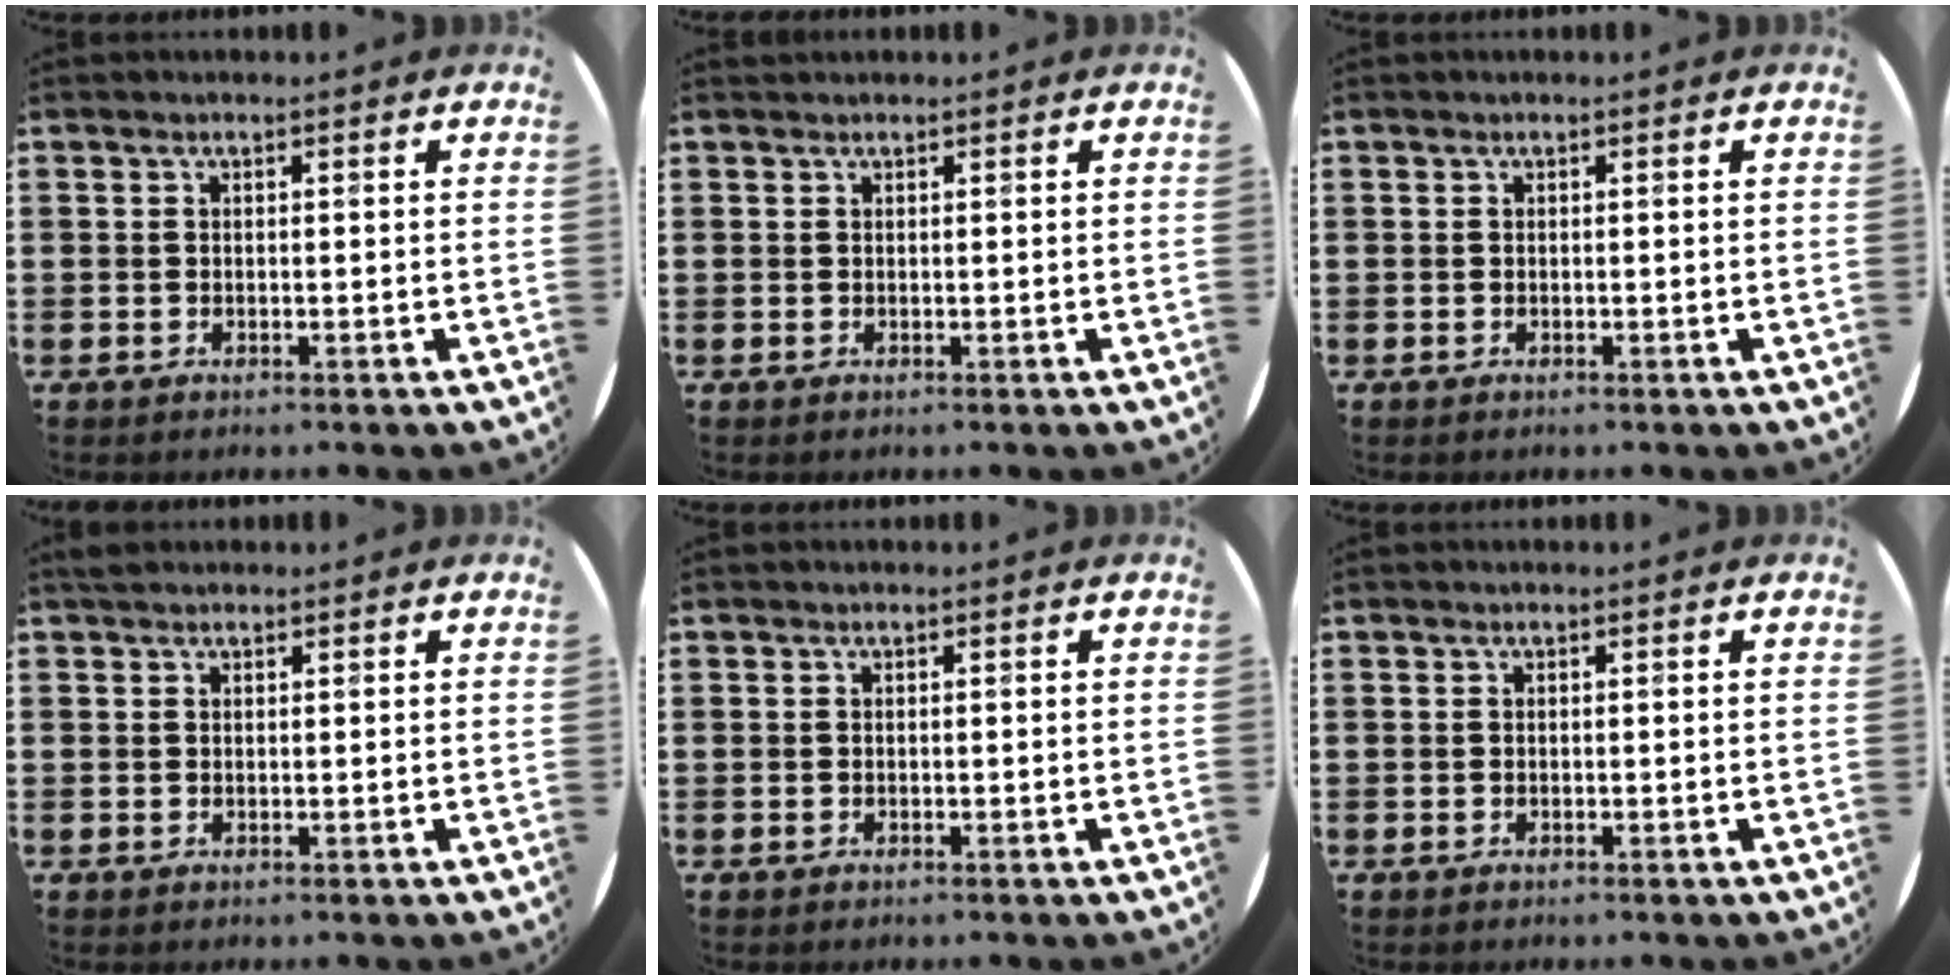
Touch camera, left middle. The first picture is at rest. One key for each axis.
{"total": 0.0}
{"total": 0.0}
{"total": 1.1, "fx": 0.9, "fy": 0.5, "fz": 0.2, "tx": 0.003, "ty": 0.001, "tz": 0.017}
{"total": 0.0}
{"total": 0.0}